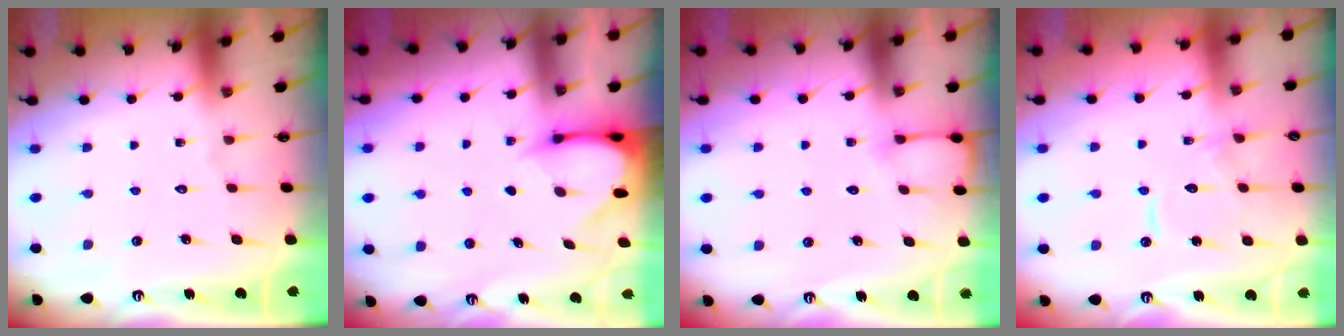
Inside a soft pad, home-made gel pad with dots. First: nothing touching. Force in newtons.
{"total": 3.5, "press": 3.5, "slide": 0.3}
{"total": 6.6, "press": 6.6, "slide": 0.5}
{"total": 11.3, "press": 11.3, "slide": 0.9}